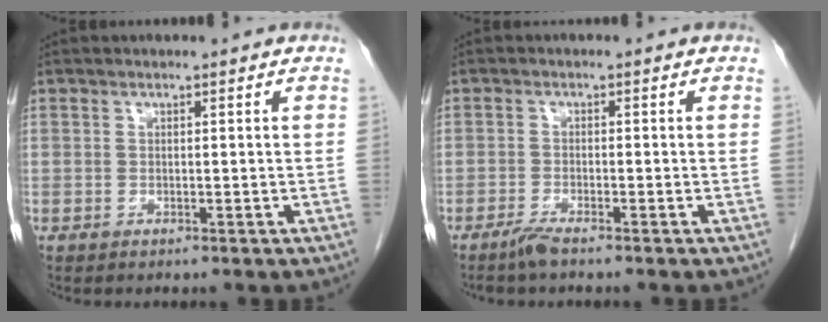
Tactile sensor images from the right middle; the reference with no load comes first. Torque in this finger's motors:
{"motor_torque": [-0.09, 0.17, 0.03, 0.00]}